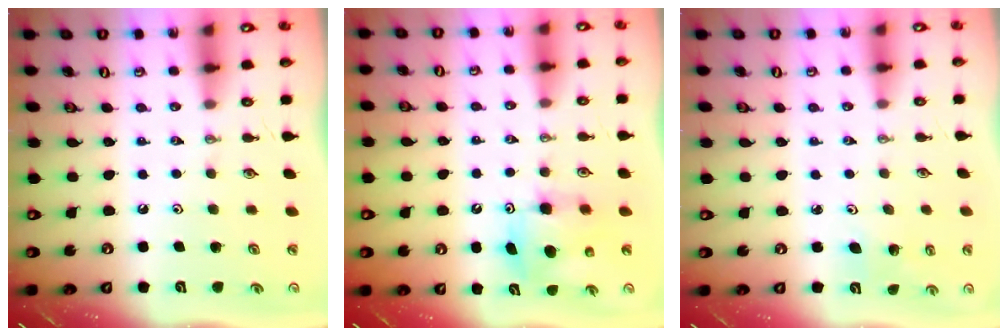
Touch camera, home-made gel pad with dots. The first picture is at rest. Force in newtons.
{"total": 7.7, "press": 7.7, "slide": 0.3}
{"total": 4.0, "press": 3.9, "slide": 1.1}